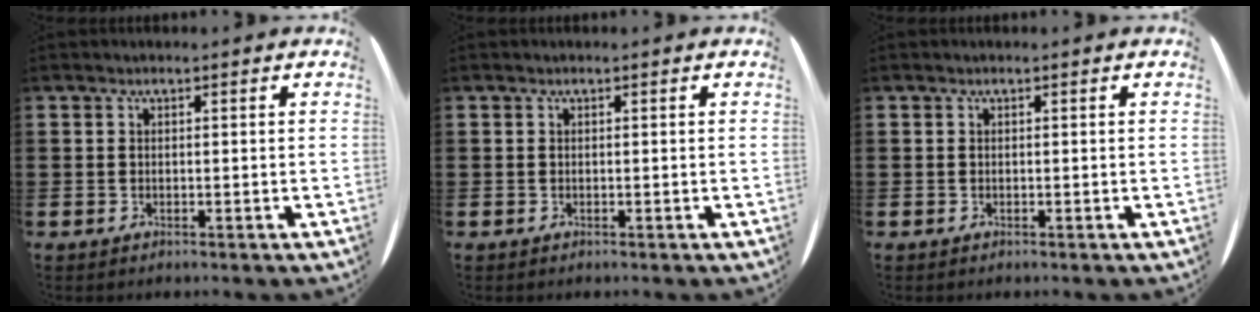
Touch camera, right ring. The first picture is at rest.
{"total": 0.0}
{"total": 0.0}